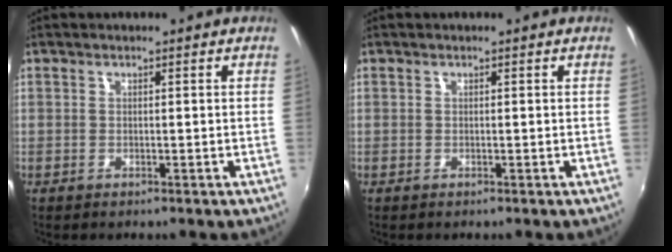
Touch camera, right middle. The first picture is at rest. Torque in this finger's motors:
{"motor_torque": [-0.04, 0.04, 0.00, 0.00]}